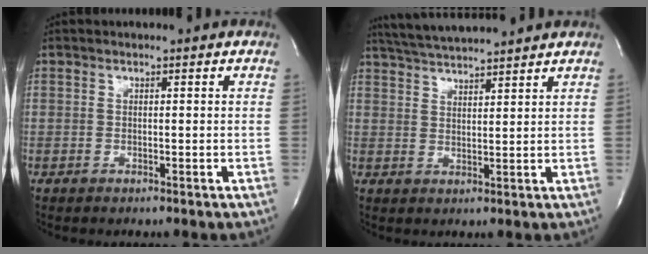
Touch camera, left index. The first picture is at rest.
{"total": 9.2, "force": [8.5, -0.5, 3.3], "torque": [-0.066, 0.023, 0.139]}